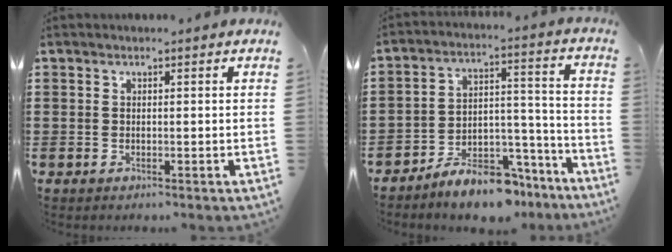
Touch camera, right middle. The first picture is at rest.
{"total": 9.7, "force": [-8.6, 2.6, 3.7], "torque": [-0.055, 0.039, -0.161]}